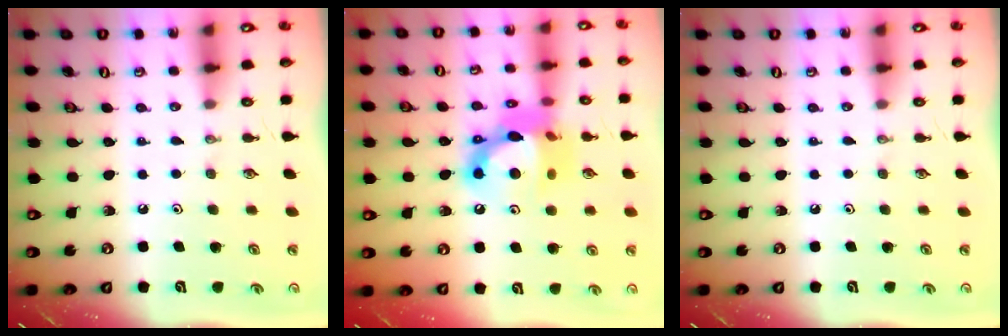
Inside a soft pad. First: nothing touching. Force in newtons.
{"total": 14.6, "press": 14.5, "slide": 1.5}
{"total": 0.0}